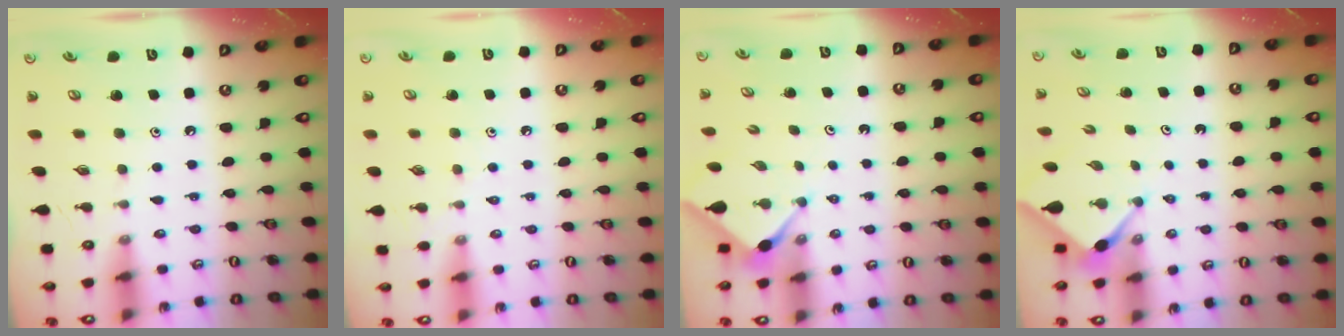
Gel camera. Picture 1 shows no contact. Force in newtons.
{"total": 3.0, "press": 2.9, "slide": 0.5}
{"total": 3.0, "press": 3.0, "slide": 0.4}
{"total": 2.9, "press": 2.9, "slide": 0.3}